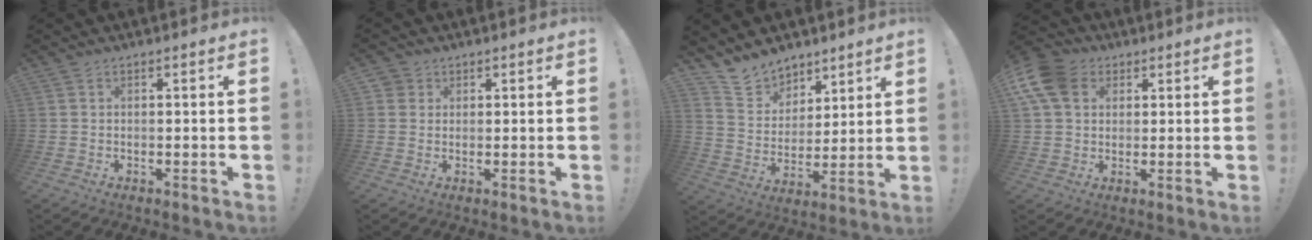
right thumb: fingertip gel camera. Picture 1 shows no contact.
{"total": 2.5, "force": [1.5, 2.0, 0.2], "torque": [-0.003, -0.005, 0.027]}
{"total": 11.3, "force": [9.4, 6.2, 1.0], "torque": [-0.042, -0.079, 0.186]}
{"total": 11.8, "force": [4.1, 9.0, 6.4], "torque": [-0.129, -0.013, 0.080]}